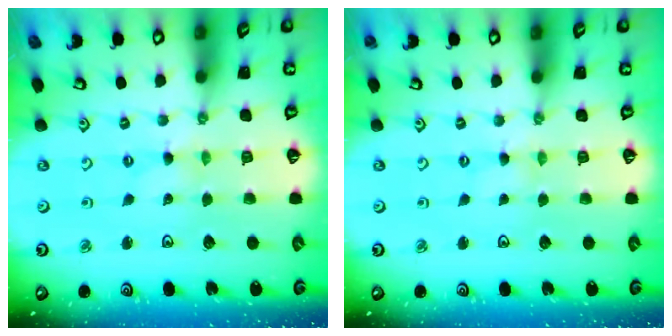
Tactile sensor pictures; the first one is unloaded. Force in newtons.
{"total": 0.0}